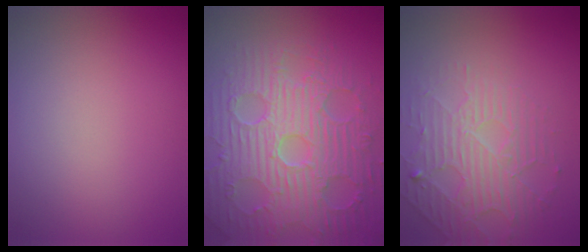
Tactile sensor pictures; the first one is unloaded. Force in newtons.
{"total": 9.1, "press": 6.7, "slide": 6.2}
{"total": 4.6, "press": 3.5, "slide": 3.1}